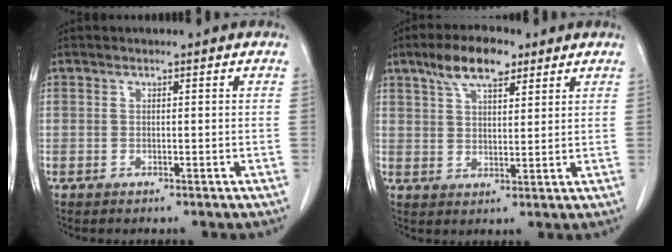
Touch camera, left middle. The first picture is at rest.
{"total": 8.0, "force": [5.3, 2.8, 5.3], "torque": [-0.100, 0.015, 0.095]}